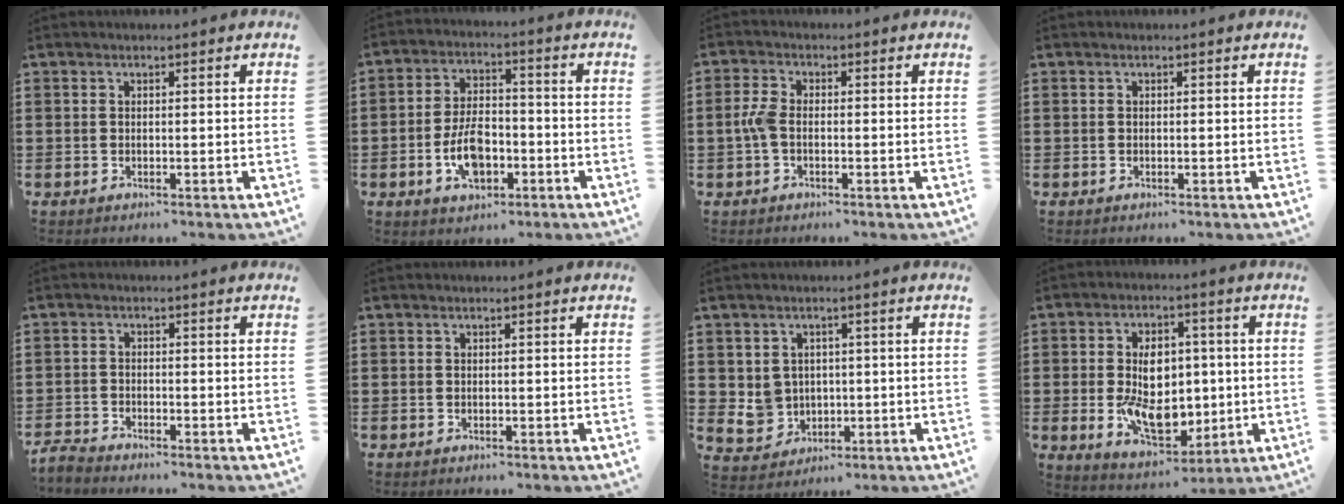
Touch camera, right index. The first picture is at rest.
{"total": 7.5, "force": [-2.4, 4.2, 5.7], "torque": [-0.115, 0.003, -0.049]}
{"total": 3.4, "force": [-0.7, 1.8, 2.7], "torque": [-0.082, -0.006, -0.021]}
{"total": 0.0}
{"total": 2.0, "force": [-2.0, 0.1, 0.1], "torque": [-0.007, -0.001, -0.042]}
{"total": 0.0}
{"total": 4.1, "force": [0.3, 4.0, 0.9], "torque": [-0.041, 0.008, 0.003]}
{"total": 10.3, "force": [-0.4, 6.7, 7.8], "torque": [-0.139, 0.000, -0.011]}